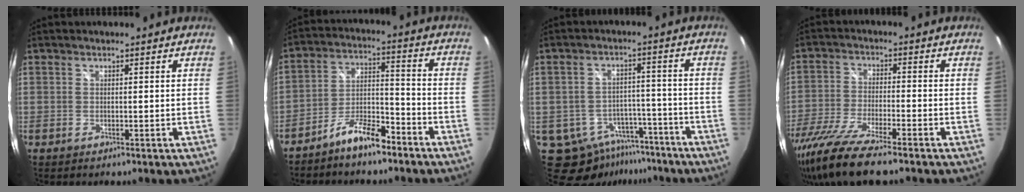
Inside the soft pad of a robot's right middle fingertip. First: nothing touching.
{"total": 8.1, "force": [-6.5, 2.1, 4.3], "torque": [-0.090, 0.026, -0.117]}
{"total": 12.0, "force": [-8.5, 7.5, 3.9], "torque": [-0.087, 0.004, -0.100]}
{"total": 14.4, "force": [-11.2, 1.8, 8.8], "torque": [-0.194, -0.044, -0.209]}